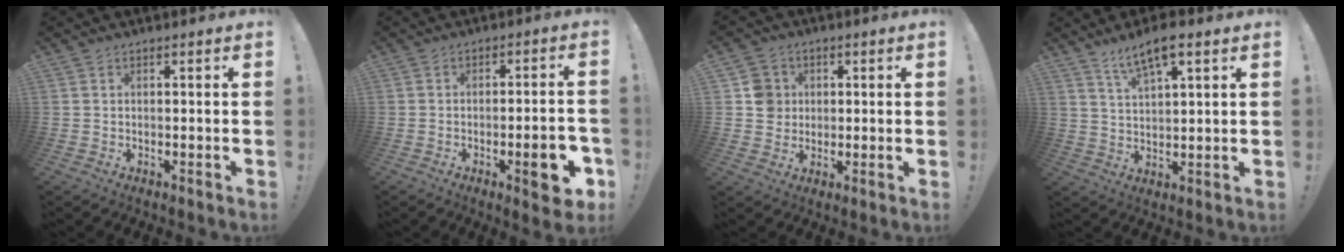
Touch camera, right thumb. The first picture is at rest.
{"total": 10.0, "force": [-3.8, 2.5, 8.8], "torque": [-0.104, 0.006, -0.057]}
{"total": 8.3, "force": [1.1, 7.9, 2.2], "torque": [-0.012, -0.003, 0.025]}
{"total": 8.5, "force": [5.7, 2.2, 5.8], "torque": [-0.102, -0.024, 0.099]}